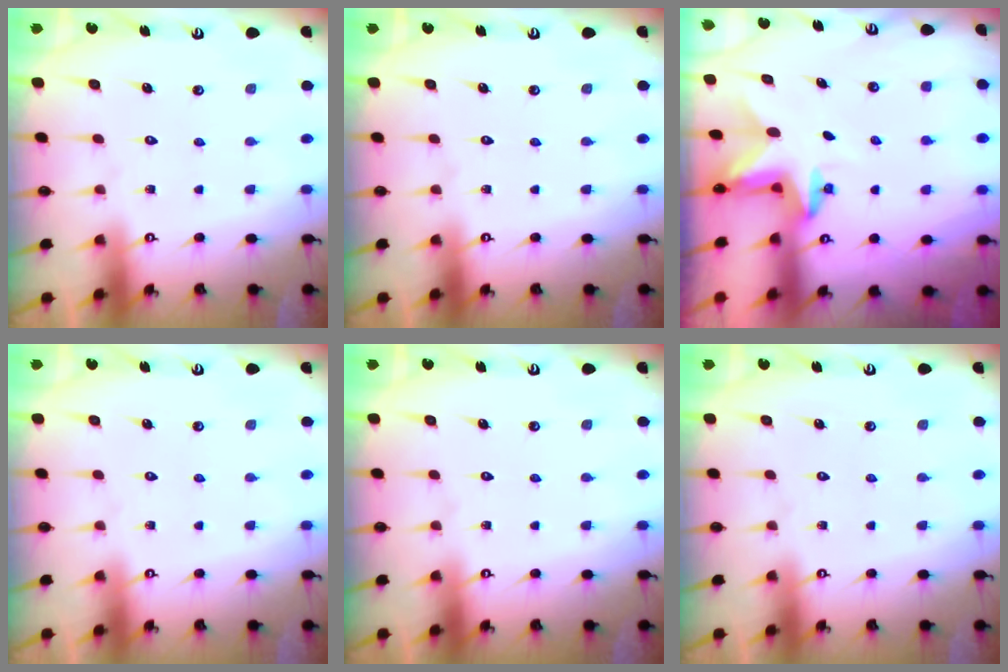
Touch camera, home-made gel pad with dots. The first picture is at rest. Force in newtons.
{"total": 0.0}
{"total": 2.4, "press": 2.3, "slide": 0.4}
{"total": 0.0}
{"total": 0.0}
{"total": 0.0}